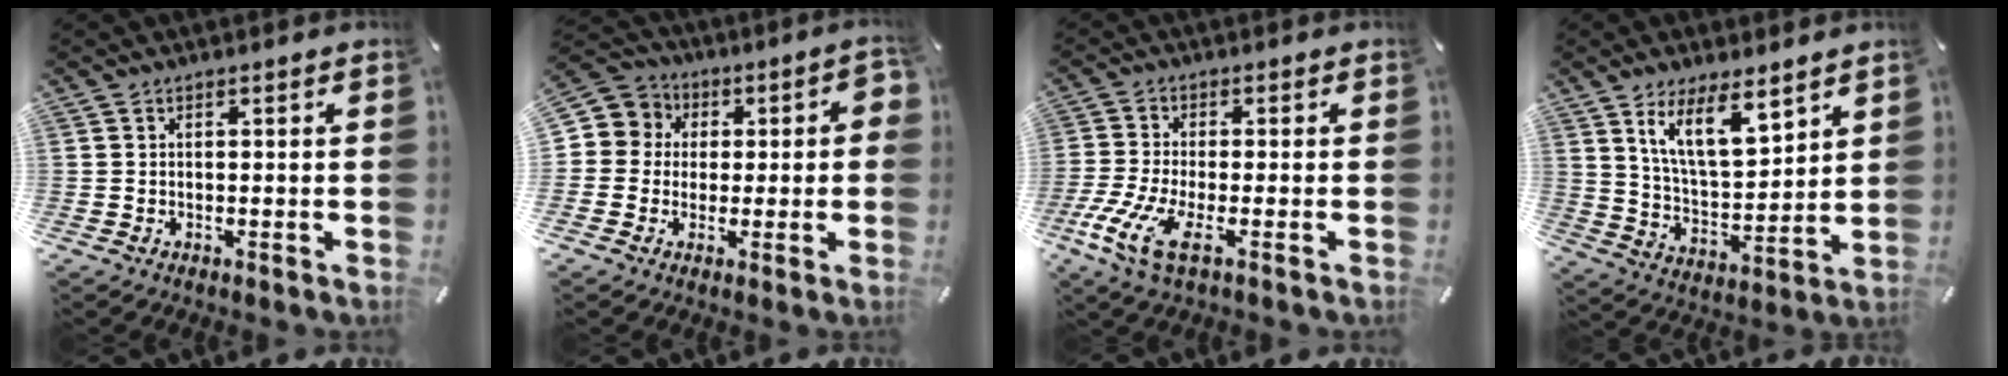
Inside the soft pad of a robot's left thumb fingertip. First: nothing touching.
{"total": 7.0, "force": [-0.3, 6.8, 1.7], "torque": [-0.028, 0.004, -0.009]}
{"total": 9.8, "force": [-3.7, 3.0, 8.6], "torque": [-0.200, -0.018, -0.071]}
{"total": 13.0, "force": [8.8, 5.3, 8.0], "torque": [-0.156, -0.036, 0.162]}